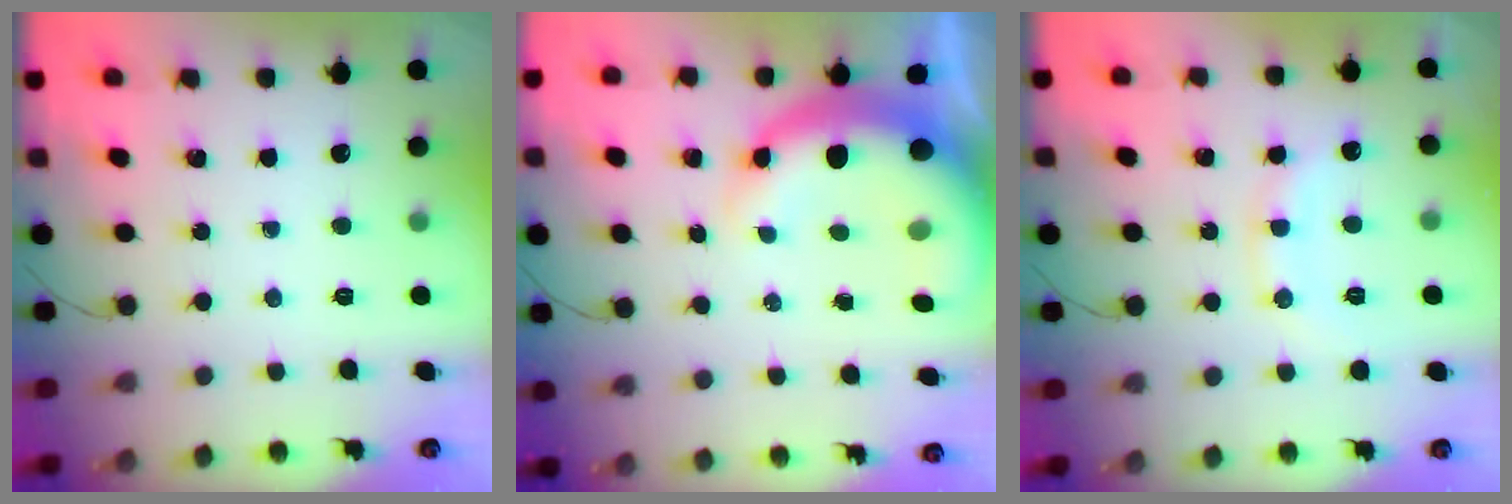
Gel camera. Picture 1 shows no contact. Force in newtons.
{"total": 13.7, "press": 13.5, "slide": 2.6}
{"total": 9.9, "press": 9.9, "slide": 0.2}